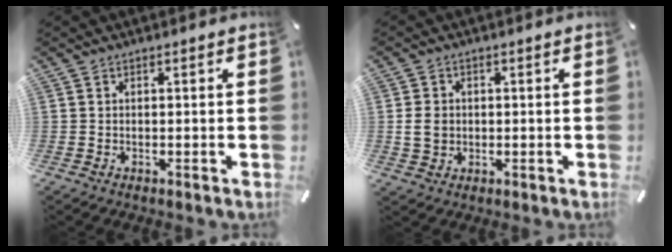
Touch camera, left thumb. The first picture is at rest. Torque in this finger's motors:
{"motor_torque": [-0.12, 0.19, 0.20, -0.23, 0.00]}